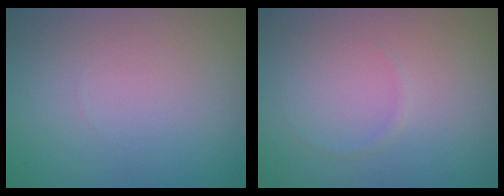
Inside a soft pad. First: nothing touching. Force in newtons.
{"total": 1.2, "press": 1.2, "slide": 0.2}